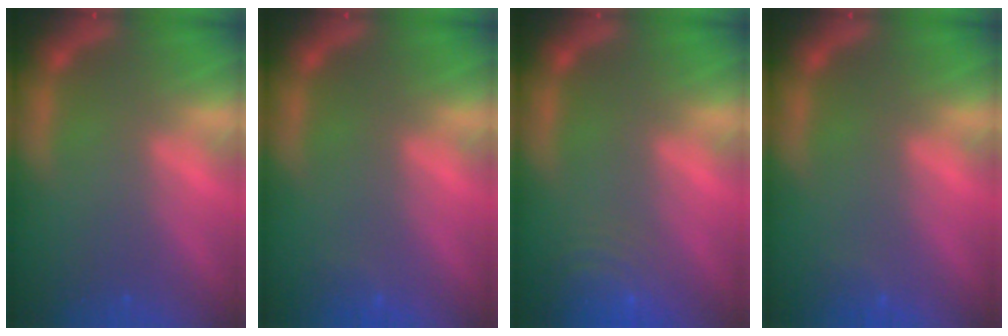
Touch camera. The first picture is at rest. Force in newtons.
{"total": 0.9}
{"total": 7.0}
{"total": 0.9}